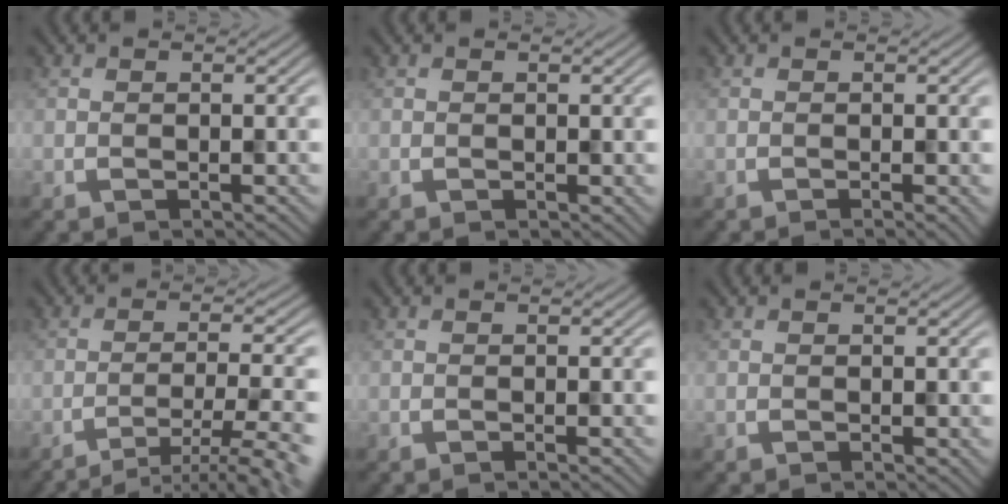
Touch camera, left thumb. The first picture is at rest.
{"total": 0.7, "force": [0.1, 0.2, 0.6], "torque": [-0.010, -0.001, 0.006]}
{"total": 1.7, "force": [-0.6, 0.3, 1.5], "torque": [-0.013, 0.001, -0.007]}
{"total": 9.6, "force": [-6.4, 1.7, 6.9], "torque": [-0.104, 0.009, -0.079]}
{"total": 0.9, "force": [-0.3, 0.1, 0.8], "torque": [-0.006, 0.003, -0.008]}
{"total": 0.8, "force": [-0.1, 0.2, 0.8], "torque": [-0.009, -0.001, 0.002]}